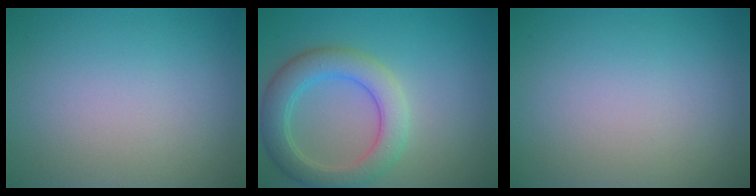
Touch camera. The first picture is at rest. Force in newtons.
{"total": 5.0, "press": 5.0, "slide": 0.5}
{"total": 0.0}